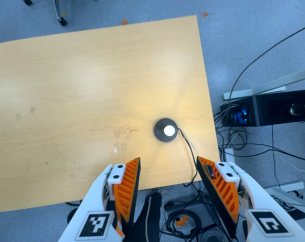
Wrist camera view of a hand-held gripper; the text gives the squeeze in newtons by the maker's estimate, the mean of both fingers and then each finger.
{"total": 0.0}